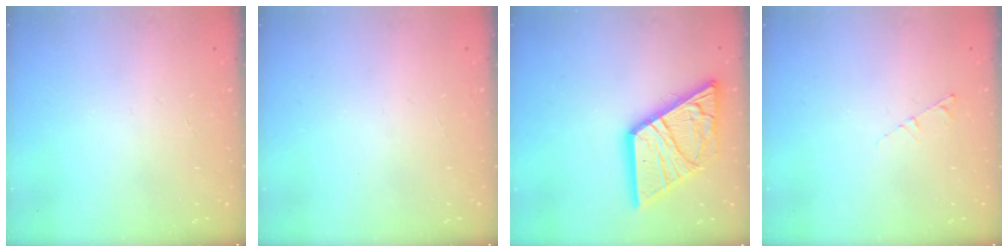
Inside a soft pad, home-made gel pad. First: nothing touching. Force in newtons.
{"total": 0.0}
{"total": 19.4, "press": 19.3, "slide": 2.2}
{"total": 2.7, "press": 2.6, "slide": 0.3}